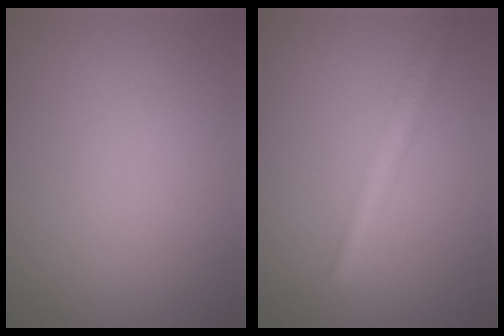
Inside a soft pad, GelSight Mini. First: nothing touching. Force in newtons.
{"total": 2.8, "press": 2.8, "slide": 0.0}